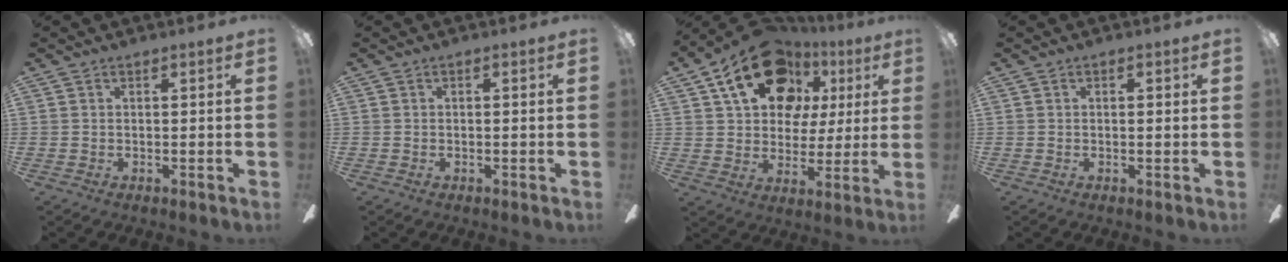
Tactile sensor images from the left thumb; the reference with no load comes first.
{"total": 0.0}
{"total": 21.2, "force": [10.5, 14.0, 11.8], "torque": [-0.194, -0.036, 0.187]}
{"total": 0.8, "force": [0.0, 0.3, 0.8], "torque": [-0.014, 0.003, -0.001]}